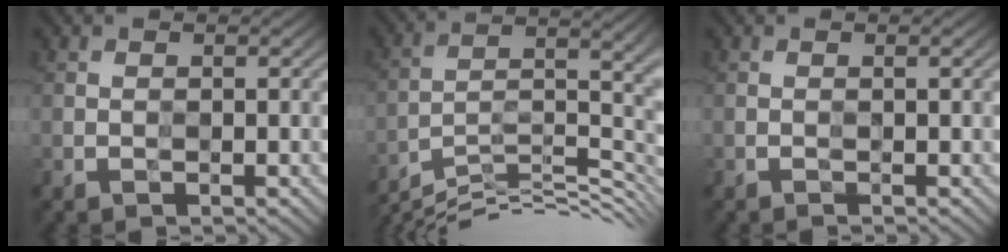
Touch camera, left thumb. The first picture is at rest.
{"total": 14.3, "force": [-10.1, 3.1, 9.8], "torque": [-0.174, 0.002, -0.169]}
{"total": 0.9, "force": [-0.2, -0.2, 0.9], "torque": [-0.018, 0.003, -0.006]}